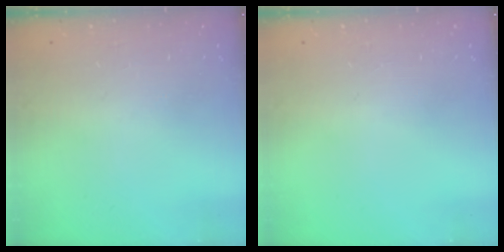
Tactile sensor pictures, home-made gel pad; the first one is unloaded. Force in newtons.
{"total": 0.0}